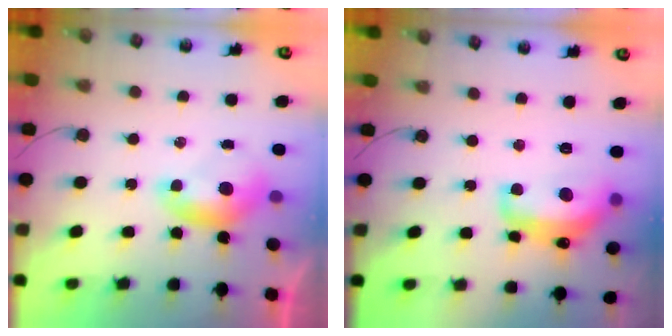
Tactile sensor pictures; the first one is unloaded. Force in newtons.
{"total": 9.5, "press": 9.4, "slide": 1.0}